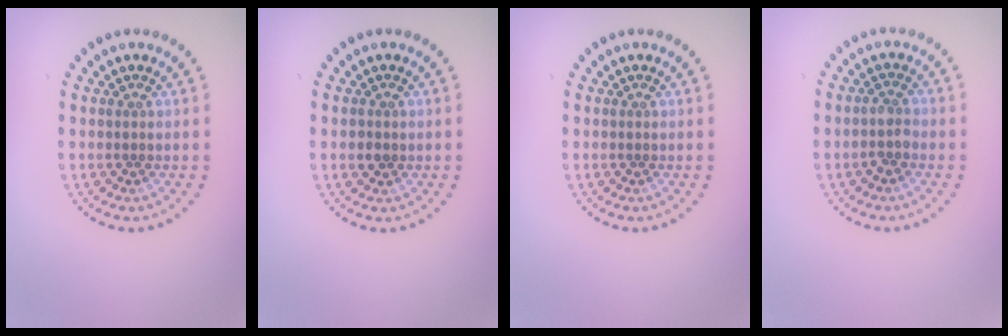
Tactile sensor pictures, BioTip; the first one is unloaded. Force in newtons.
{"total": 1.3, "press": 1.2, "slide": 0.4}
{"total": 0.0}
{"total": 1.5, "press": 1.3, "slide": 0.9}